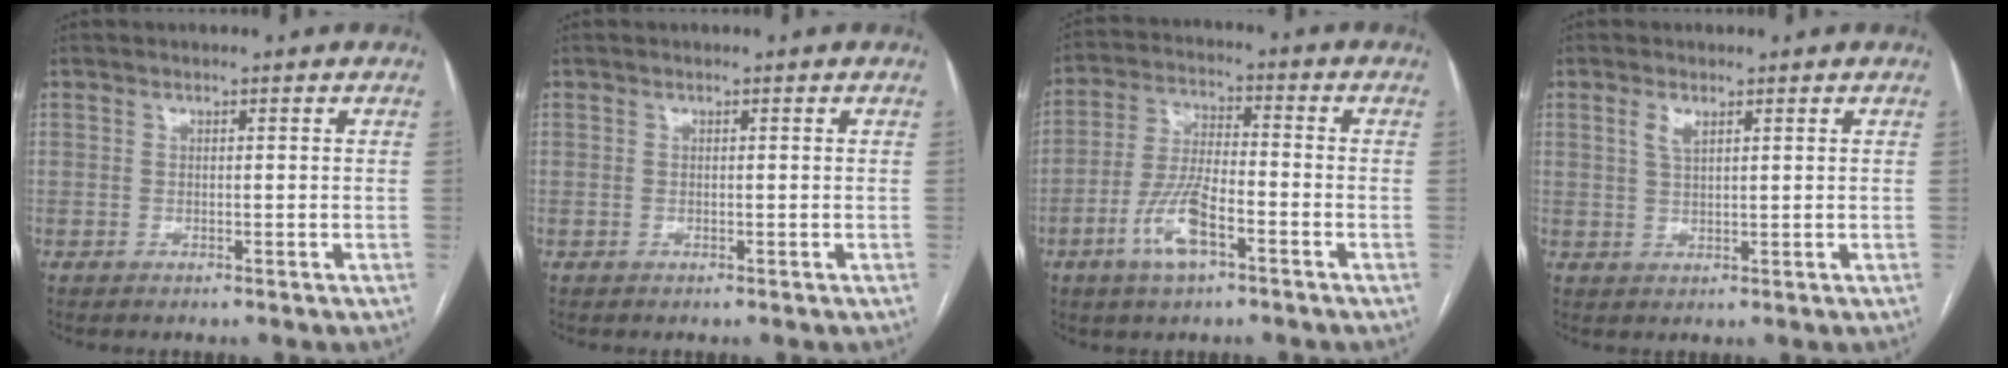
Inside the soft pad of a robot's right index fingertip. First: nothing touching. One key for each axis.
{"total": 0.0}
{"total": 9.2, "fx": -4.4, "fy": 2.5, "fz": 7.7, "tx": -0.164, "ty": -0.005, "tz": -0.082}
{"total": 2.3, "fx": 1.3, "fy": 0.8, "fz": 1.8, "tx": -0.040, "ty": 0.002, "tz": 0.028}